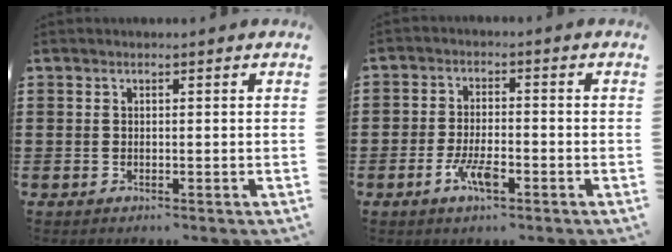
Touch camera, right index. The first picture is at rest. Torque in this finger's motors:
{"motor_torque": [1.03, 1.11, 0.06, -0.02]}